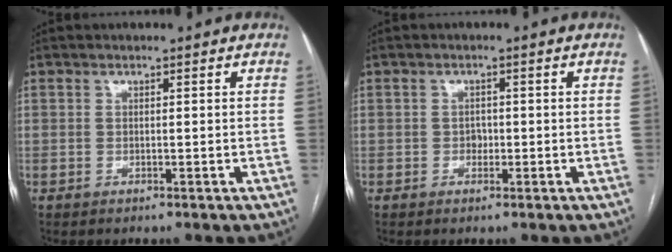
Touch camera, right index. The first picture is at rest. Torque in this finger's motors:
{"motor_torque": [0.28, 0.07, 0.03, 0.02]}